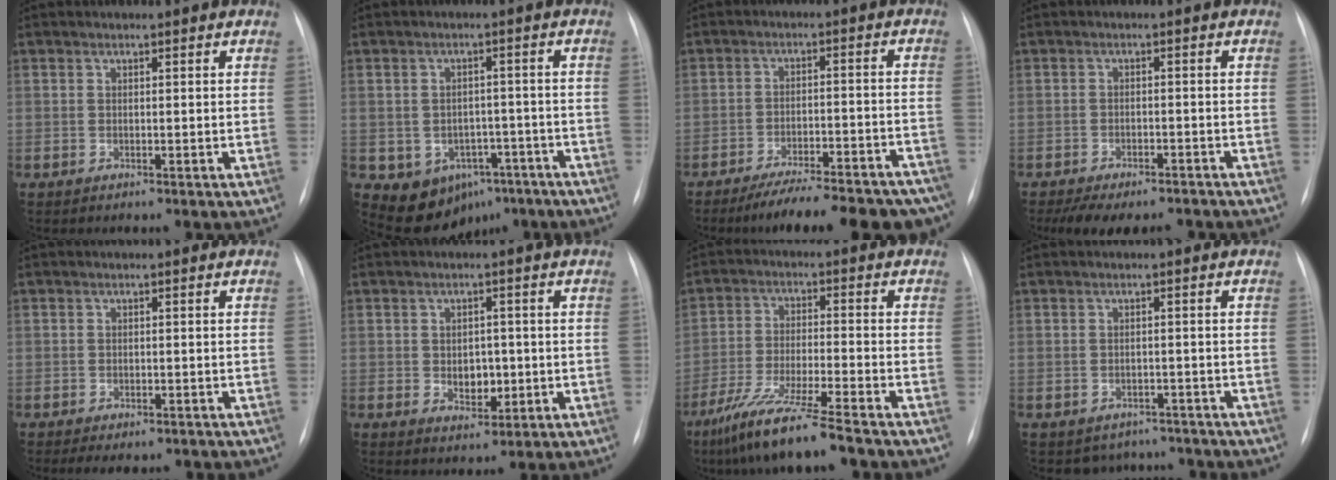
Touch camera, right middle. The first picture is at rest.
{"total": 9.2, "force": [-4.8, 7.0, 3.6], "torque": [-0.048, 0.028, -0.052]}
{"total": 20.6, "force": [-17.8, 4.2, 9.4], "torque": [-0.082, 0.010, -0.237]}
{"total": 11.8, "force": [-9.9, 3.9, 5.0], "torque": [-0.084, 0.004, -0.130]}
{"total": 4.6, "force": [-3.5, 2.3, 1.9], "torque": [-0.018, 0.002, -0.041]}
{"total": 4.1, "force": [-0.5, 2.9, 2.9], "torque": [-0.039, 0.005, 0.001]}
{"total": 11.3, "force": [-8.4, -0.2, 7.6], "torque": [-0.144, -0.038, -0.151]}
{"total": 5.1, "force": [-4.3, 2.8, -0.1], "torque": [0.011, 0.016, -0.052]}